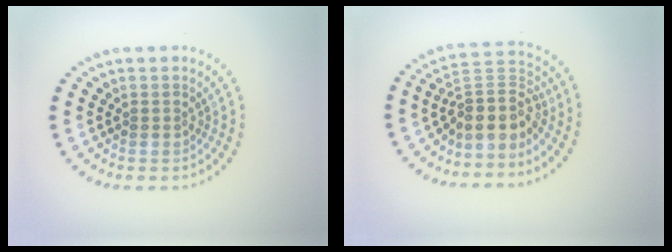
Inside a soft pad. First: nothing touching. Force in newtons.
{"total": 4.3, "press": 3.4, "slide": 2.7}